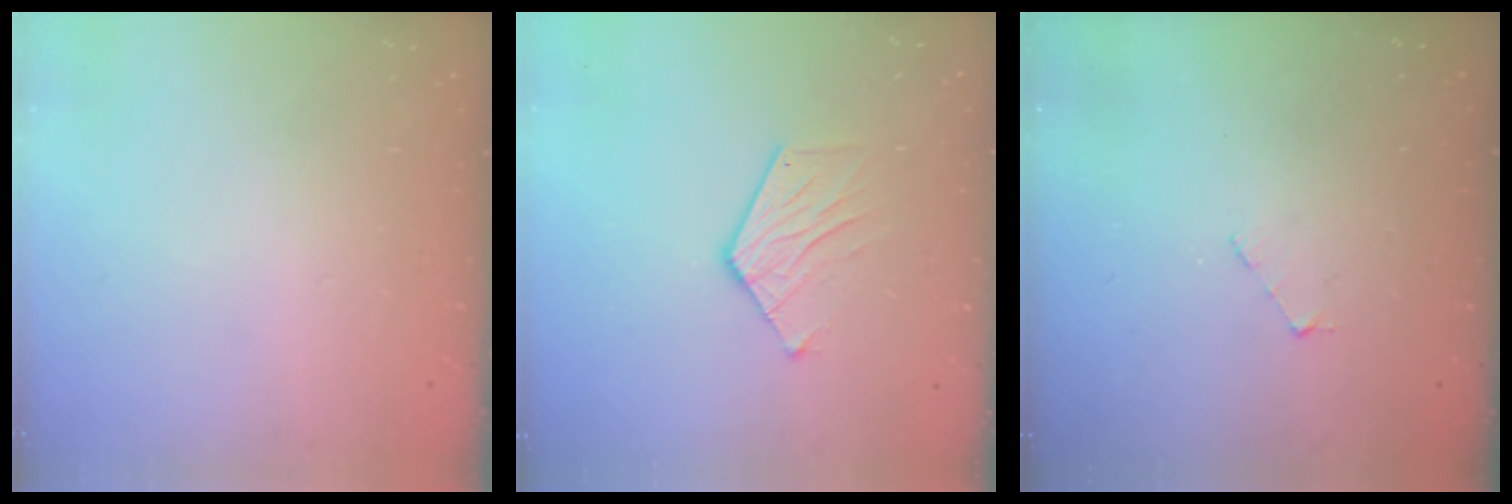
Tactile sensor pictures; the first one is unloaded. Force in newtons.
{"total": 9.6, "press": 9.6, "slide": 0.7}
{"total": 1.9, "press": 1.9, "slide": 0.2}